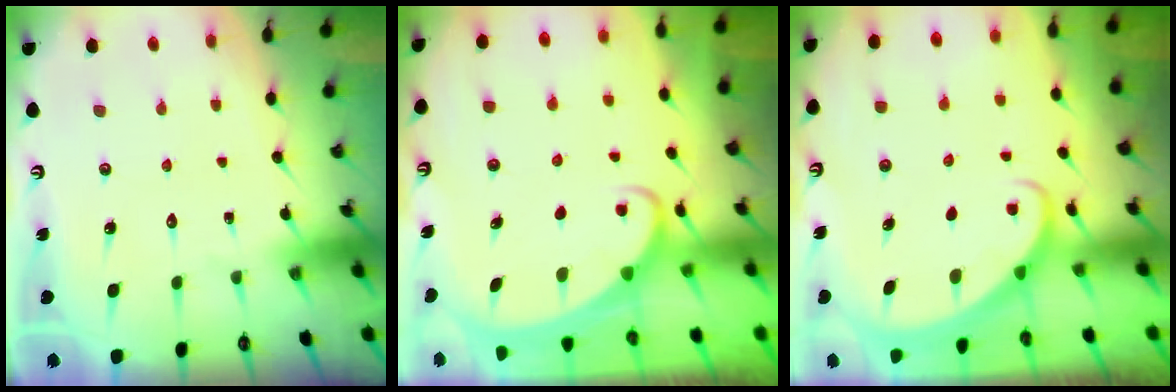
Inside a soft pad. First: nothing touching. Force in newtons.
{"total": 1.9, "press": 1.9, "slide": 0.2}
{"total": 1.5, "press": 1.5, "slide": 0.1}